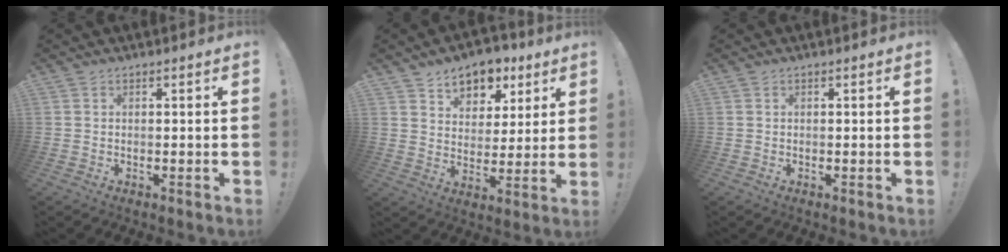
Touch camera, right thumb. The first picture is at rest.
{"total": 9.4, "force": [6.0, 6.7, 2.9], "torque": [-0.035, -0.038, 0.113]}
{"total": 0.0}